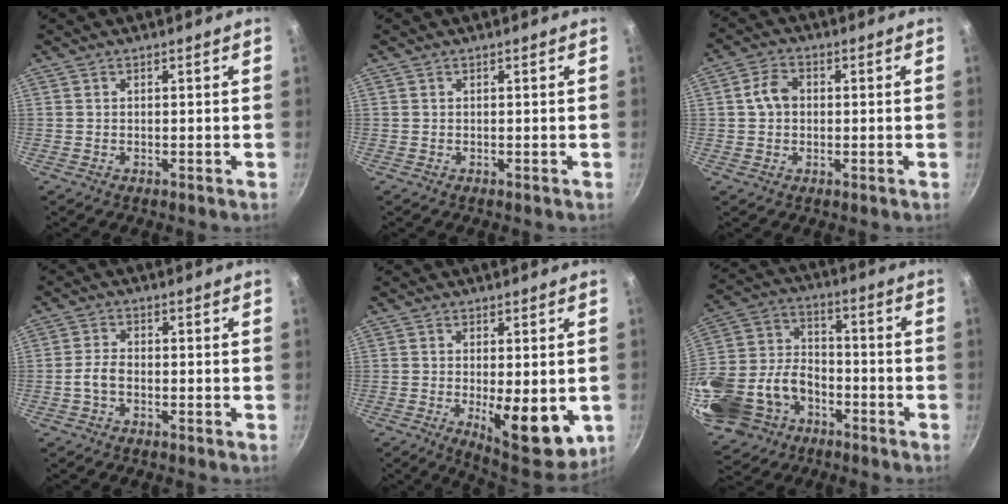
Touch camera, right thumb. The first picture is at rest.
{"total": 0.0}
{"total": 4.9, "force": [0.4, 3.8, 3.1], "torque": [-0.046, 0.015, 0.000]}
{"total": 3.2, "force": [-1.1, 1.8, 2.3], "torque": [-0.050, 0.017, -0.026]}
{"total": 12.7, "force": [-2.3, 5.0, 11.5], "torque": [-0.132, -0.013, -0.017]}
{"total": 24.8, "force": [-10.3, 17.8, 13.8], "torque": [-0.290, 0.047, -0.175]}